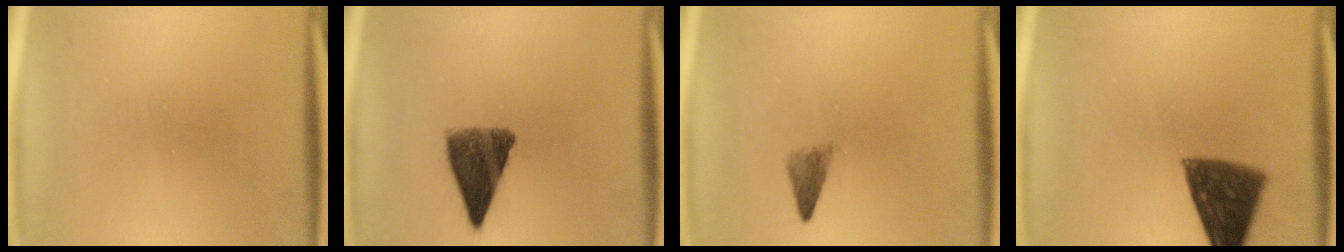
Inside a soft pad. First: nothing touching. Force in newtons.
{"total": 8.4}
{"total": 2.1}
{"total": 10.4}